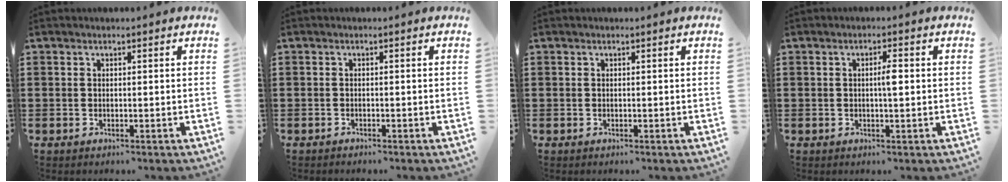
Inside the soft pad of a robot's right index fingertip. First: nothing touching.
{"total": 0.6, "force": [-0.6, 0.1, 0.0], "torque": [-0.002, 0.000, -0.013]}
{"total": 0.0}
{"total": 2.4, "force": [0.1, 0.4, 2.4], "torque": [-0.045, -0.002, 0.000]}